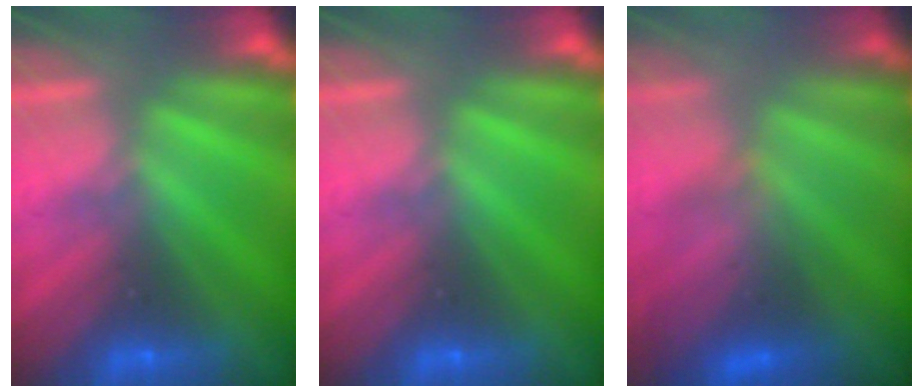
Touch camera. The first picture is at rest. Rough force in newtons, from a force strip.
{"total": 0.0}
{"total": 4.4}